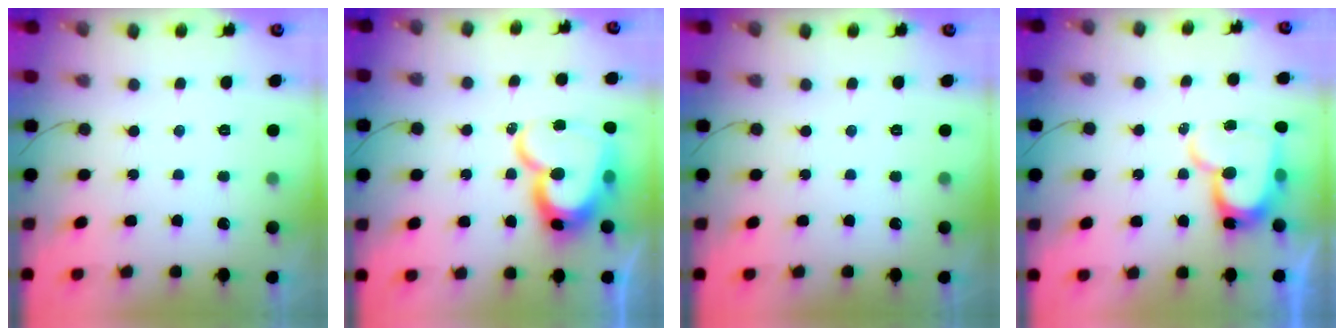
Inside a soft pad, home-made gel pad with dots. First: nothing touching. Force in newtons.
{"total": 19.1, "press": 19.0, "slide": 2.1}
{"total": 0.0}
{"total": 14.0, "press": 13.9, "slide": 1.5}